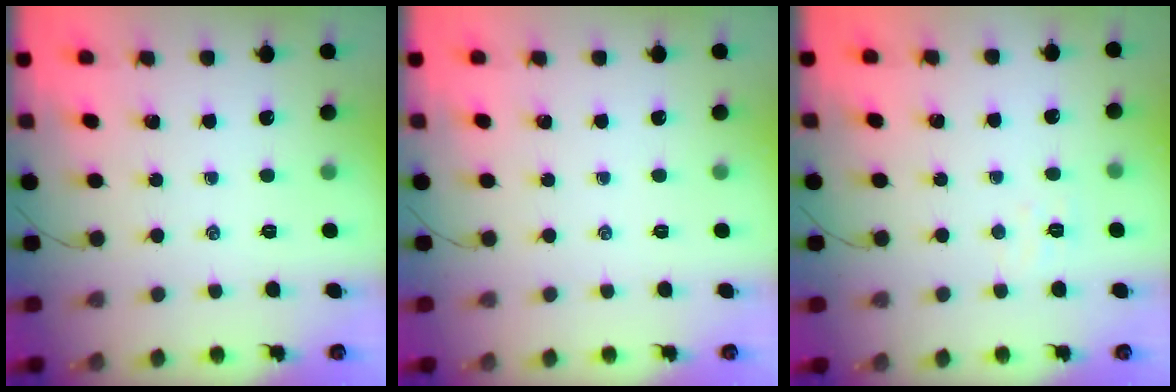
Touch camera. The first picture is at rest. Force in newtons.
{"total": 0.0}
{"total": 3.9, "press": 3.8, "slide": 0.8}